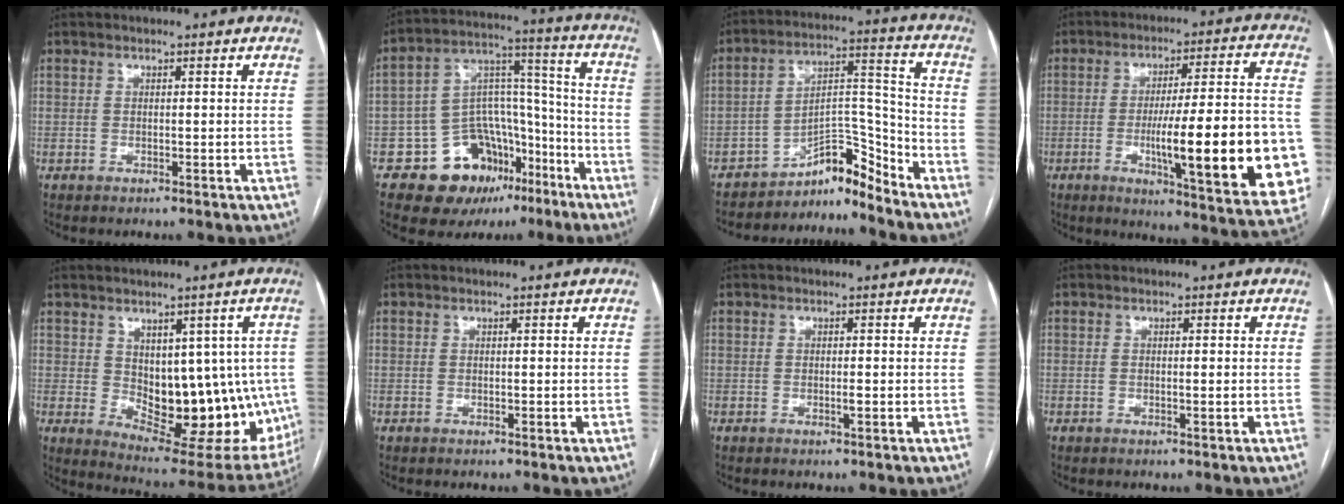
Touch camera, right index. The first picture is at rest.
{"total": 15.0, "force": [-8.8, 10.2, 6.7], "torque": [-0.088, 0.066, -0.128]}
{"total": 7.5, "force": [-7.3, 1.2, 1.1], "torque": [-0.010, 0.062, -0.122]}
{"total": 23.6, "force": [-5.2, 2.9, 22.8], "torque": [-0.260, 0.002, -0.061]}
{"total": 16.0, "force": [-0.6, 8.5, 13.6], "torque": [-0.157, -0.002, 0.017]}
{"total": 0.0}
{"total": 0.7, "force": [-0.2, 0.0, 0.7], "torque": [-0.015, -0.002, -0.003]}
{"total": 0.7, "force": [-0.1, -0.1, 0.7], "torque": [-0.013, -0.002, -0.001]}